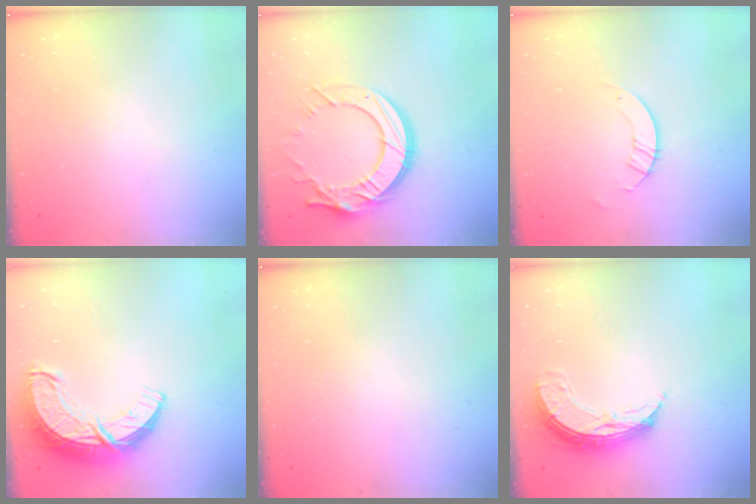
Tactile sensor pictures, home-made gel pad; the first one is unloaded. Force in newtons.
{"total": 17.4, "press": 17.3, "slide": 1.7}
{"total": 2.9, "press": 2.9, "slide": 0.3}
{"total": 12.6, "press": 12.6, "slide": 0.9}
{"total": 0.0}
{"total": 8.0, "press": 8.0, "slide": 0.7}